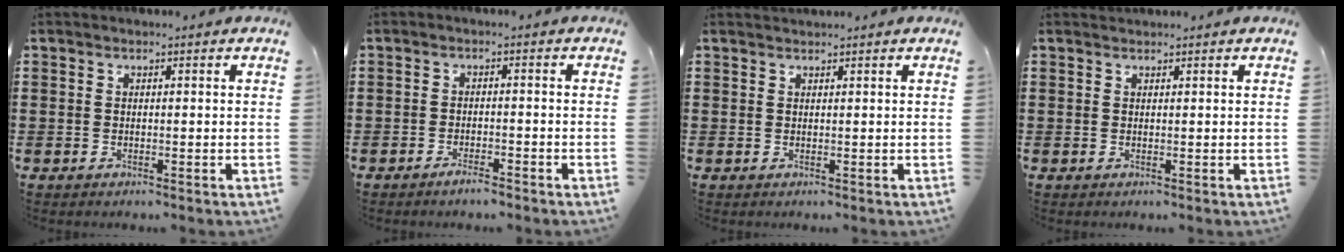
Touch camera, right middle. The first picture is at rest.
{"total": 1.8, "force": [-1.5, 0.2, 1.0], "torque": [-0.020, -0.004, -0.026]}
{"total": 0.8, "force": [0.8, 0.1, 0.0], "torque": [-0.001, -0.002, 0.016]}
{"total": 0.8, "force": [0.7, 0.2, -0.1], "torque": [0.001, 0.000, 0.014]}